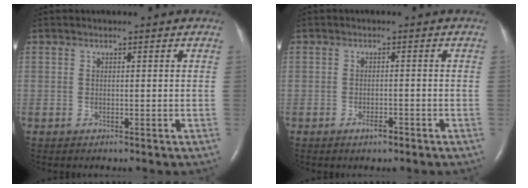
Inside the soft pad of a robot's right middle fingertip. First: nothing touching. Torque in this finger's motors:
{"motor_torque": [0.39, -0.33, 0.01, 0.03]}